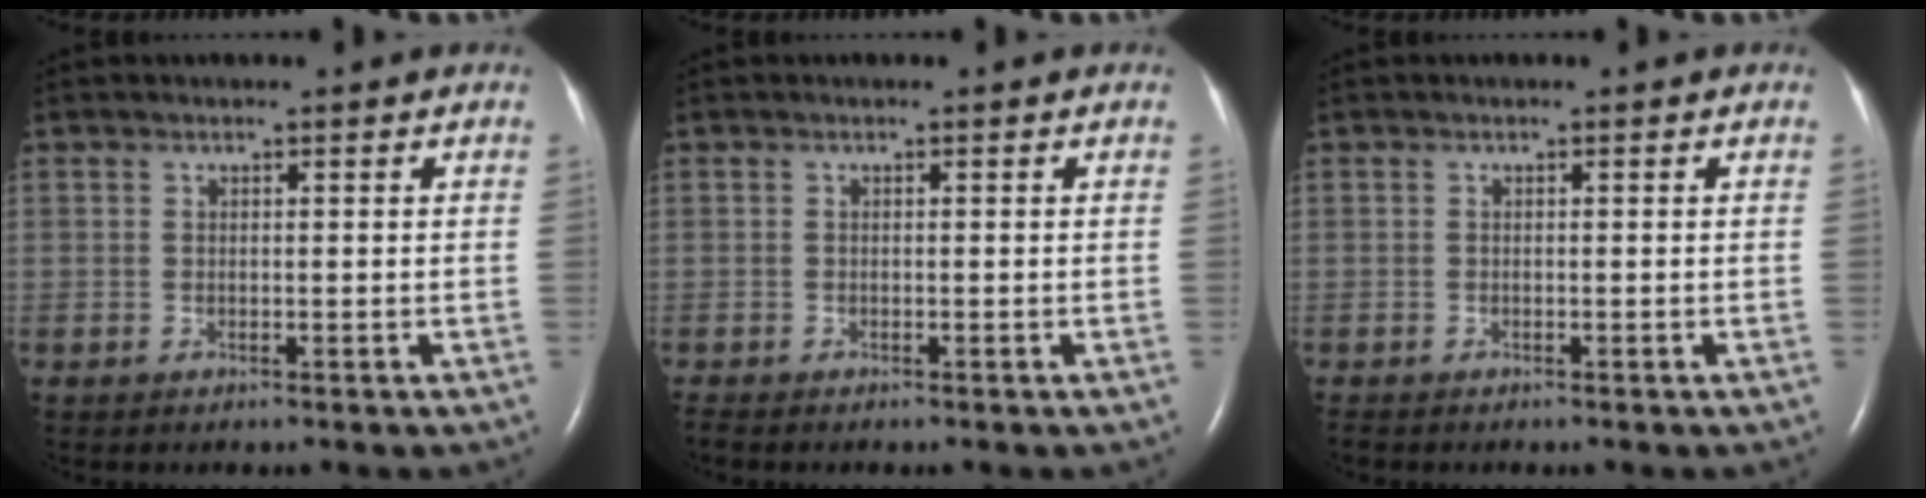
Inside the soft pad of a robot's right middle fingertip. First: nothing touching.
{"total": 0.7, "force": [-0.6, 0.0, 0.2], "torque": [-0.010, -0.003, -0.013]}
{"total": 0.7, "force": [-0.7, 0.1, 0.2], "torque": [-0.007, -0.002, -0.010]}